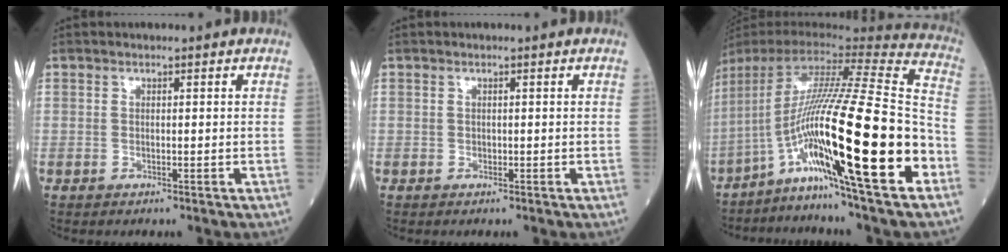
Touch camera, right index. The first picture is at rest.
{"total": 0.0}
{"total": 28.3, "force": [-9.6, 0.3, 26.6], "torque": [-0.448, -0.030, -0.176]}